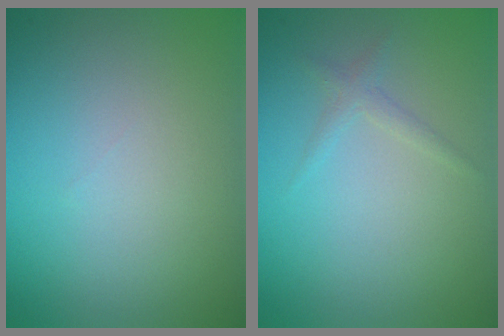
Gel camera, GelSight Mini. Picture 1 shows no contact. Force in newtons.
{"total": 1.0, "press": 1.0, "slide": 0.1}